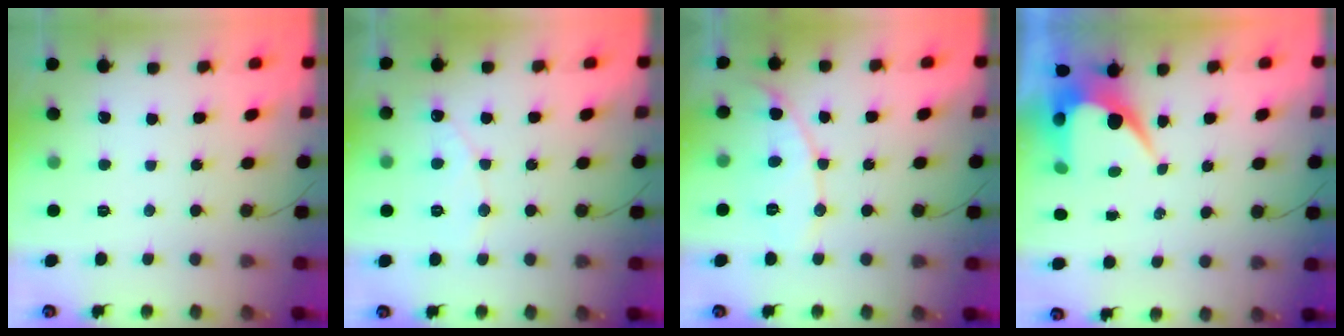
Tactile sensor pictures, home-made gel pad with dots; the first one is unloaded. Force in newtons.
{"total": 5.7, "press": 5.7, "slide": 0.5}
{"total": 8.6, "press": 8.6, "slide": 0.4}
{"total": 8.5, "press": 8.4, "slide": 0.6}